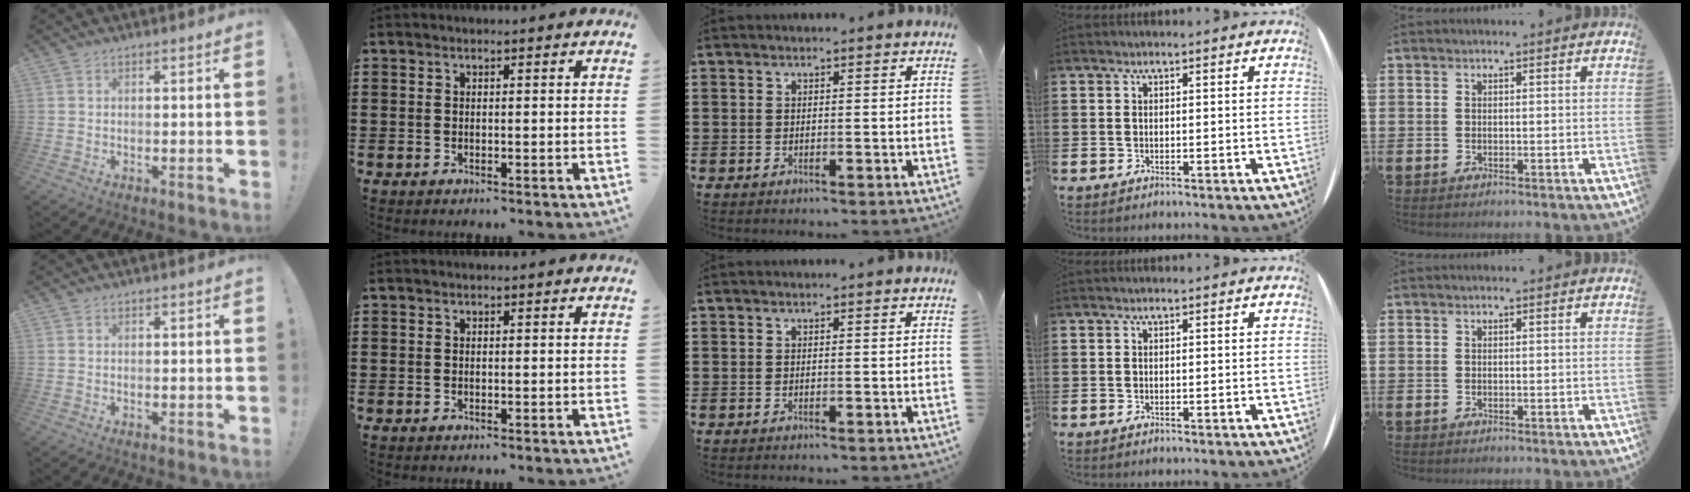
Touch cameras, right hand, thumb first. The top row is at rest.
{}